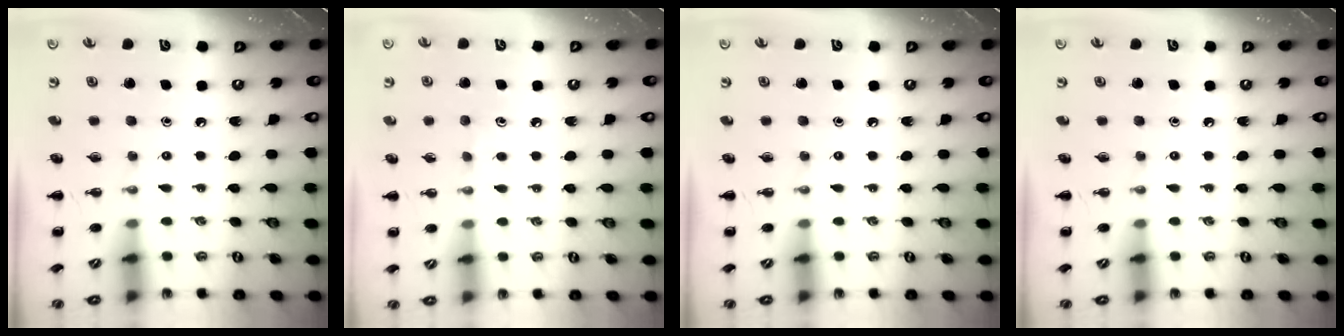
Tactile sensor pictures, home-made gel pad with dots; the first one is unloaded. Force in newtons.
{"total": 3.9, "press": 3.7, "slide": 1.4}
{"total": 0.0}
{"total": 0.0}